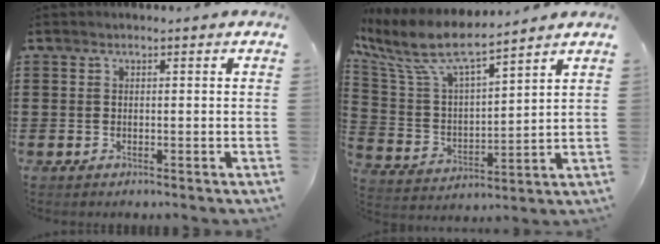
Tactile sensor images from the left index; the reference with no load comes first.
{"total": 9.7, "force": [7.8, 1.7, 5.5], "torque": [-0.146, -0.041, 0.130]}